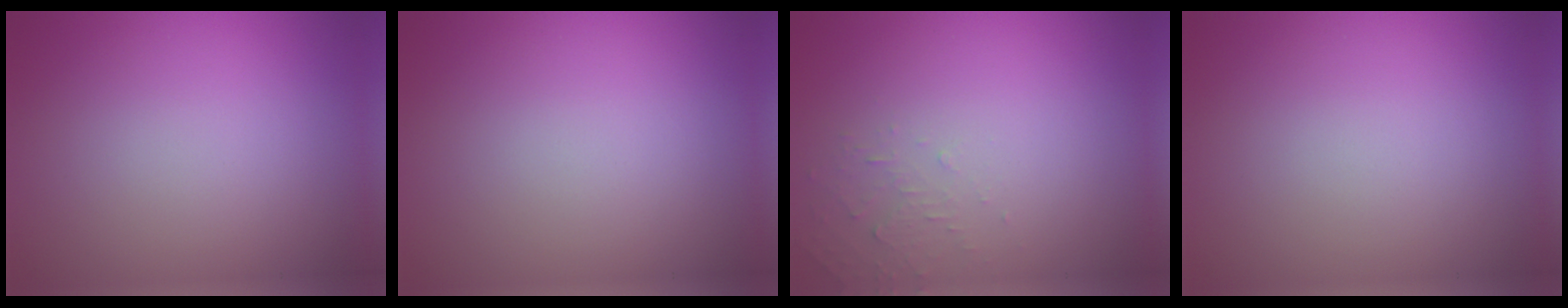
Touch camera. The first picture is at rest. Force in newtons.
{"total": 0.0}
{"total": 1.4, "press": 1.4, "slide": 0.2}
{"total": 0.0}